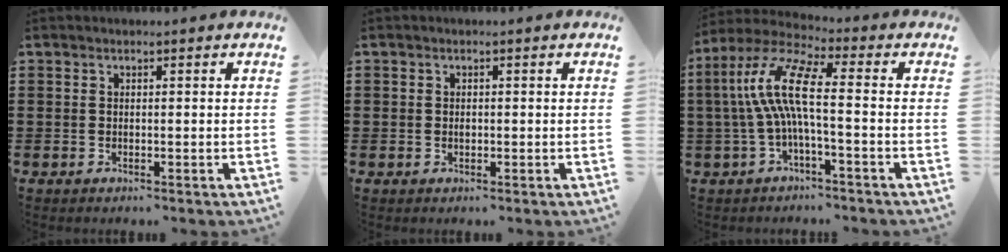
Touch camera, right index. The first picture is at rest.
{"total": 0.8, "force": [0.0, 0.7, 0.4], "torque": [-0.010, 0.001, 0.001]}
{"total": 10.8, "force": [-0.6, 2.6, 10.4], "torque": [-0.230, -0.007, -0.022]}